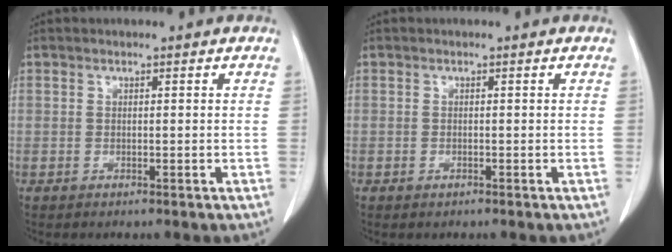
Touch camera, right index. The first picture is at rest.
{"total": 0.5, "force": [-0.3, 0.3, 0.3], "torque": [-0.008, 0.000, -0.003]}